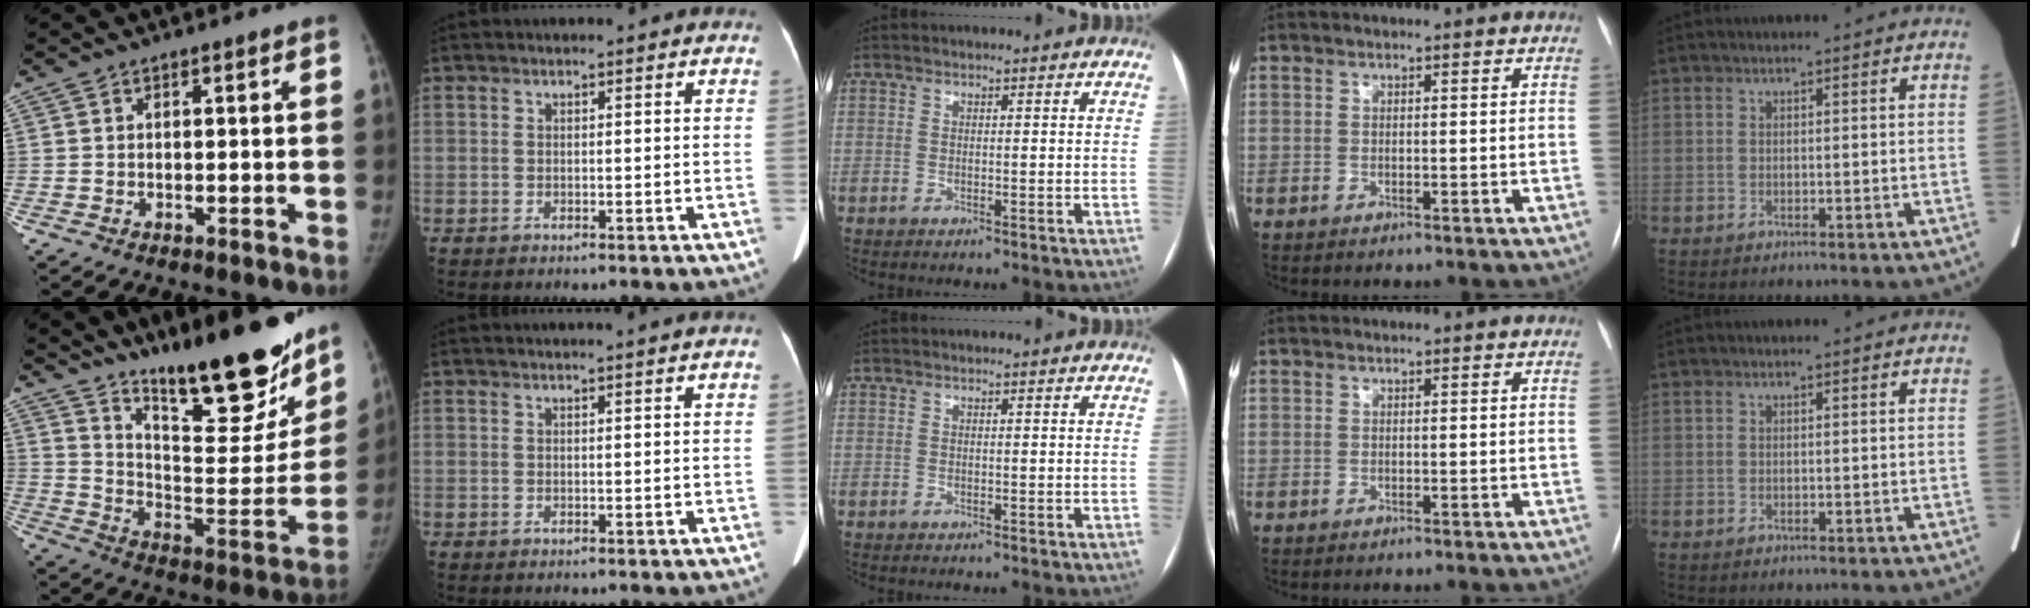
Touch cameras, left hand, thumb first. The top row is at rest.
{"thumb": {"total": 26.8, "force": [19.6, 7.0, 16.9], "torque": [-0.207, -0.110, 0.296]}, "index": {"total": 2.4, "force": [2.1, -0.6, 0.8], "torque": [-0.012, 0.006, 0.026]}}